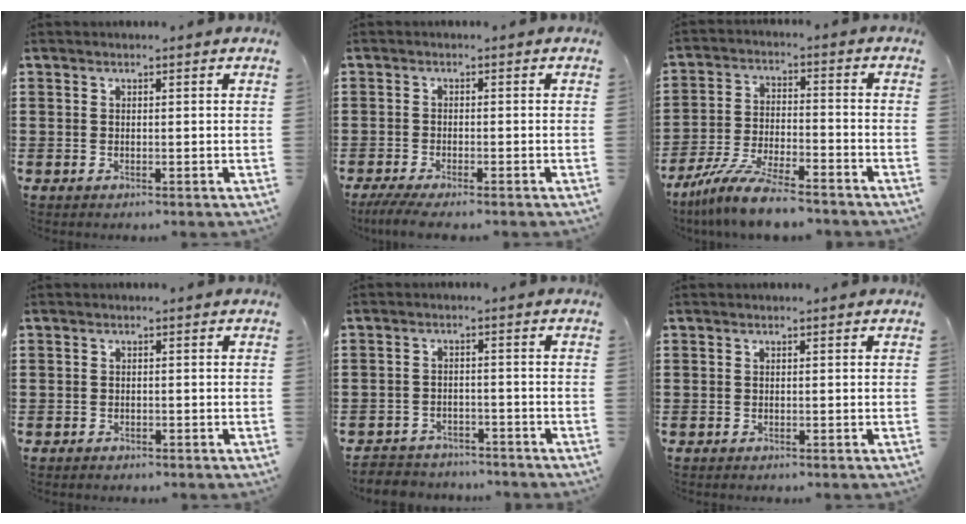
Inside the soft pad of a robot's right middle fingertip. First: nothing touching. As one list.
[{"total": 2.3, "force": [-1.9, 0.0, 1.2], "torque": [-0.027, -0.004, -0.038]}, {"total": 9.0, "force": [-8.1, 0.6, 4.0], "torque": [-0.084, 0.005, -0.157]}, {"total": 0.7, "force": [-0.6, 0.3, -0.1], "torque": [0.000, 0.002, -0.015]}, {"total": 3.0, "force": [-2.9, 0.6, -0.3], "torque": [-0.003, 0.000, -0.064]}, {"total": 0.0}]